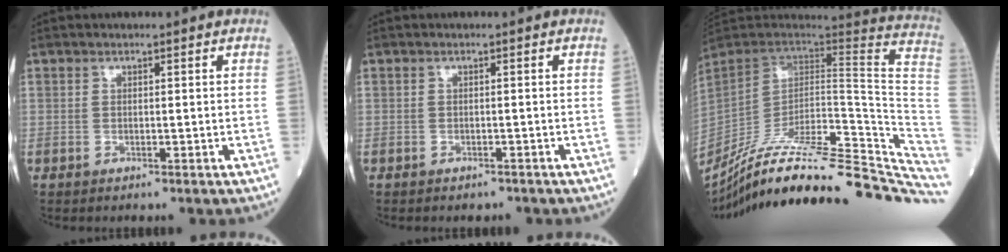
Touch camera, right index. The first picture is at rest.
{"total": 1.9, "force": [-1.7, 0.8, 0.3], "torque": [-0.007, 0.000, -0.022]}
{"total": 36.2, "force": [-31.2, 3.7, 17.9], "torque": [-0.175, -0.031, -0.440]}